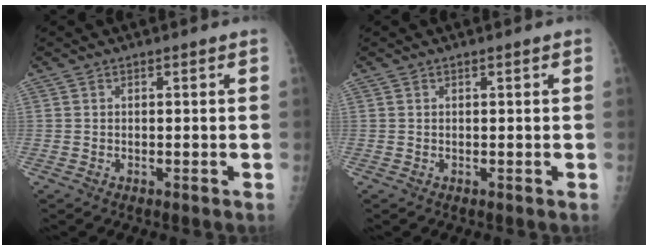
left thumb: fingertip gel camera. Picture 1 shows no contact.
{"total": 0.0}